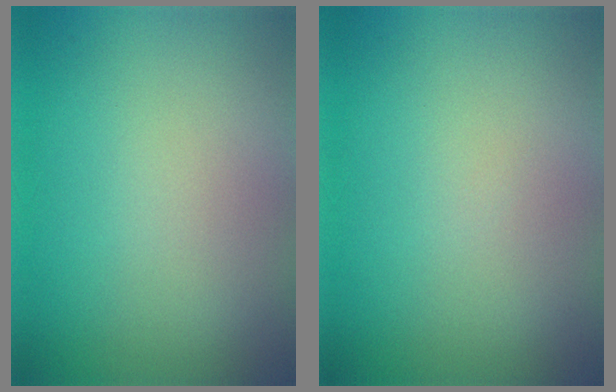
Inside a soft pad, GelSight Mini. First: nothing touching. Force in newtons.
{"total": 0.0}